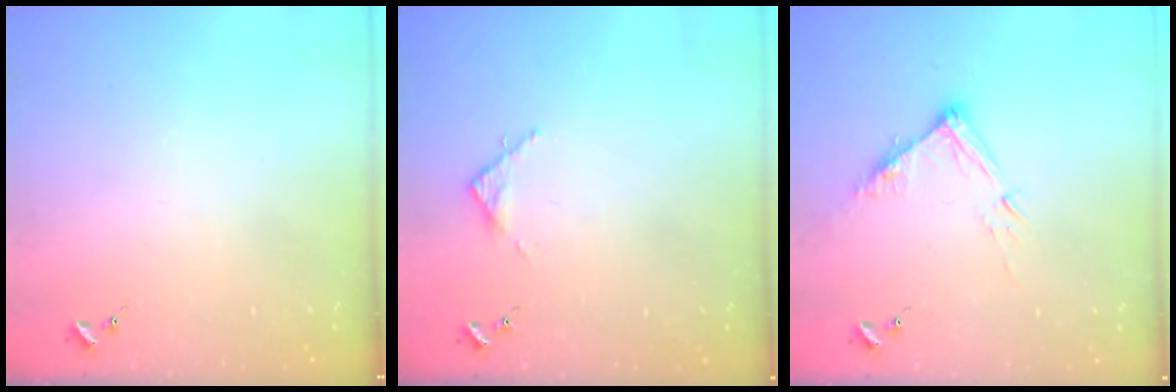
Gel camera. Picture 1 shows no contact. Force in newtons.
{"total": 2.8, "press": 2.8, "slide": 0.4}
{"total": 10.5, "press": 10.5, "slide": 0.8}